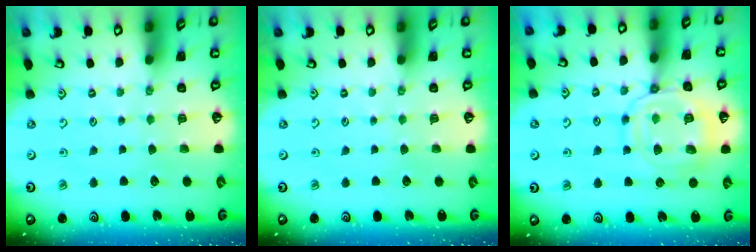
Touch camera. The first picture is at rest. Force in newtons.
{"total": 0.0}
{"total": 13.4, "press": 13.3, "slide": 1.0}